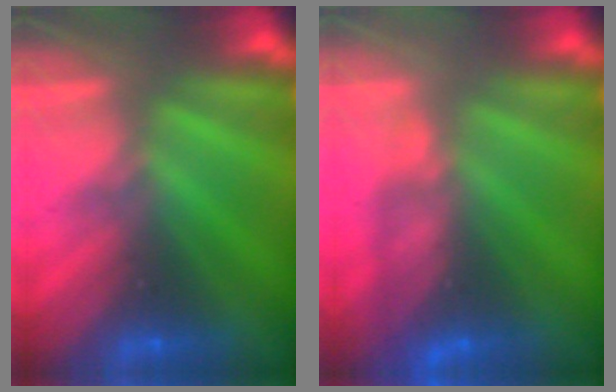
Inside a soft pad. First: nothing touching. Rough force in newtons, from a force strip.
{"total": 5.0}